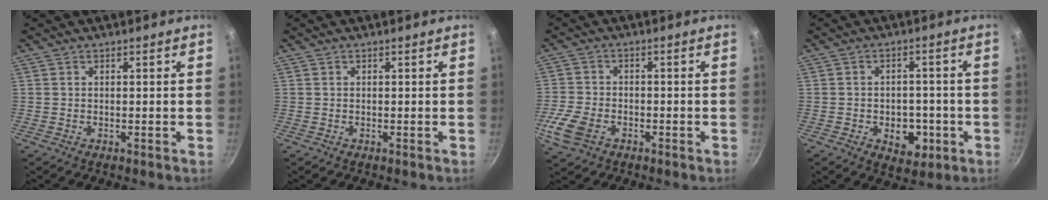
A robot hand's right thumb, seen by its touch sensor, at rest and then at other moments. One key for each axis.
{"total": 0.0}
{"total": 7.5, "fx": -3.3, "fy": 4.9, "fz": 4.5, "tx": -0.101, "ty": 0.014, "tz": -0.067}
{"total": 7.9, "fx": -2.5, "fy": 5.6, "fz": 5.0, "tx": -0.037, "ty": 0.010, "tz": -0.029}